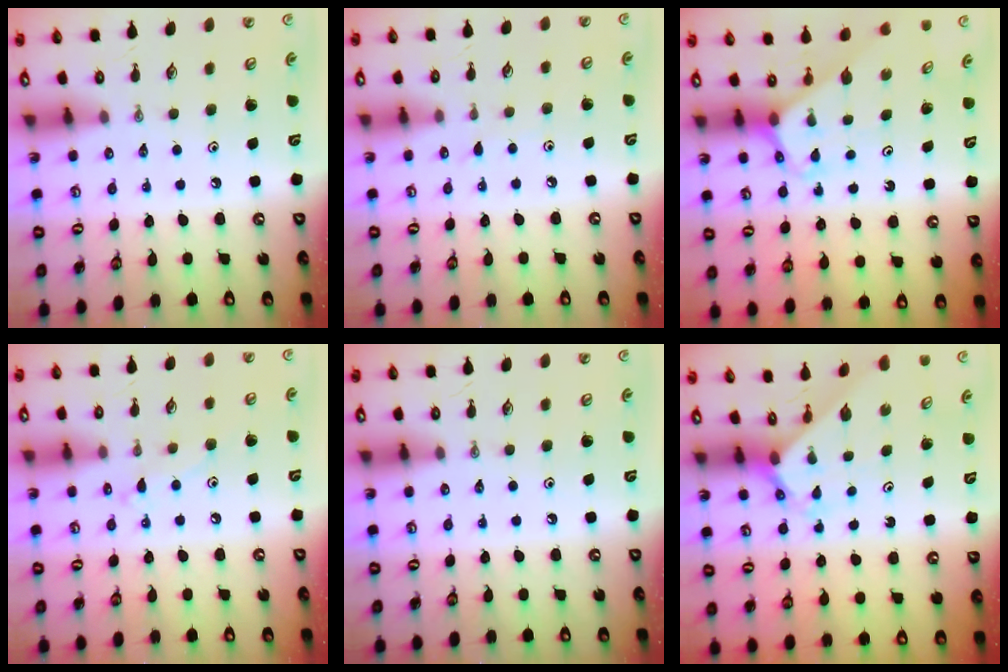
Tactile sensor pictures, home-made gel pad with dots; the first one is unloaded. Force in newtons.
{"total": 2.5, "press": 2.4, "slide": 0.3}
{"total": 3.3, "press": 3.3, "slide": 0.2}
{"total": 7.1, "press": 7.0, "slide": 0.6}
{"total": 0.0}
{"total": 2.3, "press": 2.3, "slide": 0.2}